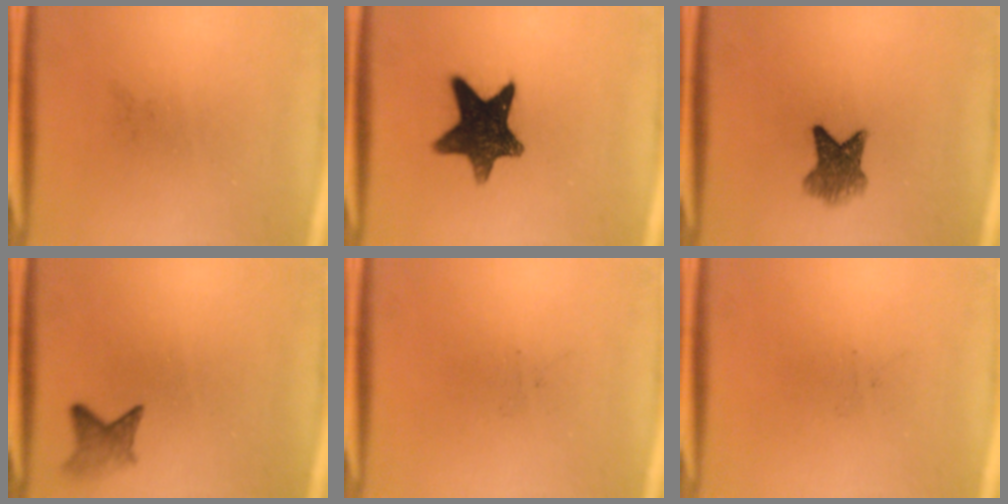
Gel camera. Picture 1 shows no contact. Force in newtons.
{"total": 12.8}
{"total": 5.2}
{"total": 2.4}
{"total": 0.0}
{"total": 0.0}